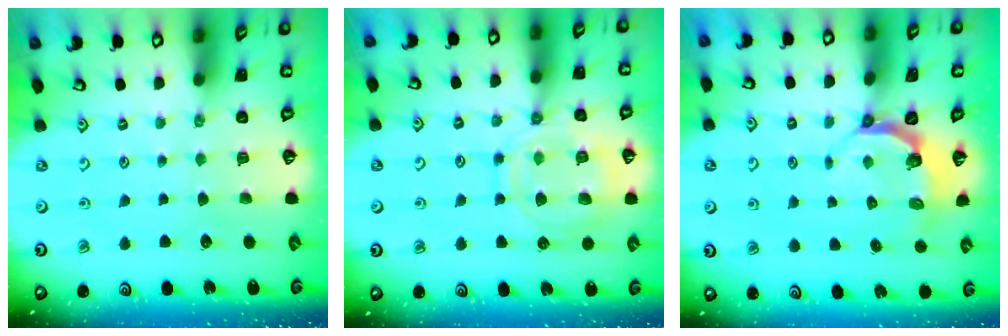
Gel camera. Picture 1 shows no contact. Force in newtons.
{"total": 13.1, "press": 13.1, "slide": 1.2}
{"total": 4.7, "press": 3.7, "slide": 2.8}